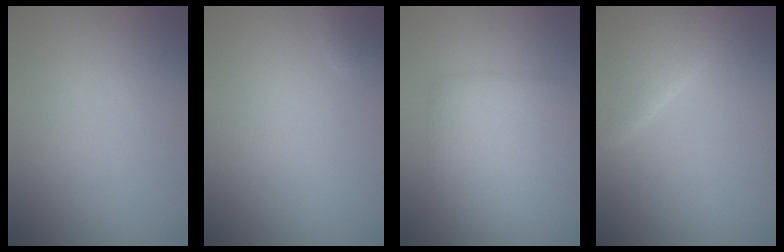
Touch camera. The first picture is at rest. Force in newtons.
{"total": 1.0, "press": 1.0, "slide": 0.1}
{"total": 5.8, "press": 5.8, "slide": 0.3}
{"total": 5.8, "press": 5.7, "slide": 0.5}